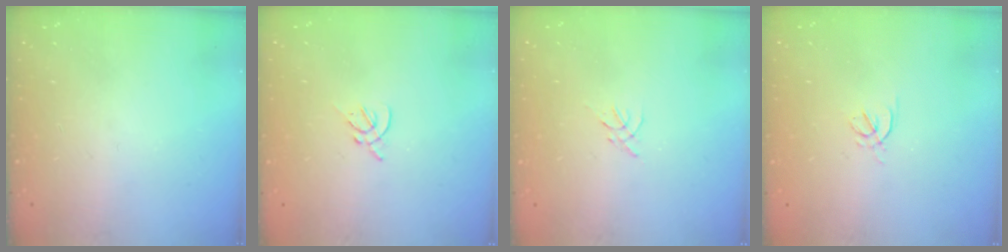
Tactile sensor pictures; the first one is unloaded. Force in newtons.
{"total": 2.0, "press": 1.9, "slide": 0.5}
{"total": 0.0}
{"total": 1.7, "press": 1.6, "slide": 0.5}